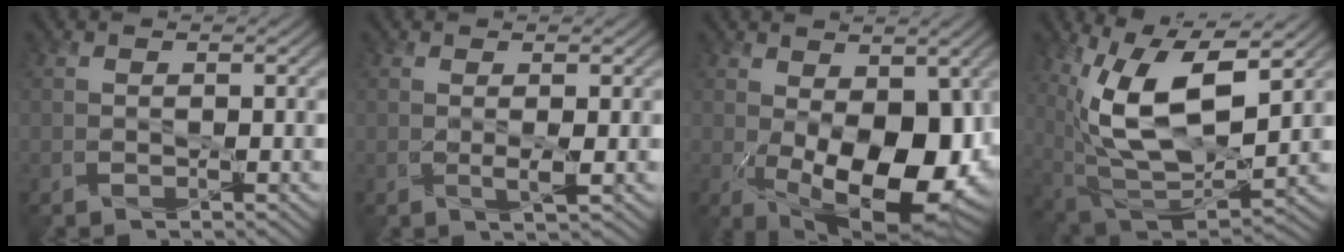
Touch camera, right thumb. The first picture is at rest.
{"total": 1.4, "force": [0.2, 0.1, 1.4], "torque": [-0.030, -0.002, 0.003]}
{"total": 15.1, "force": [-1.6, 8.0, 12.7], "torque": [-0.194, -0.033, -0.004]}
{"total": 14.7, "force": [4.8, 6.4, 12.4], "torque": [-0.250, -0.008, 0.093]}